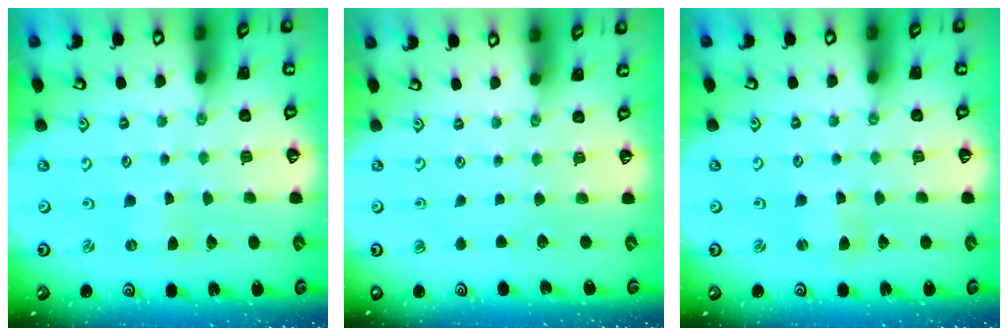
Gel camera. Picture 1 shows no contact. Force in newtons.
{"total": 0.0}
{"total": 1.2, "press": 1.2, "slide": 0.2}